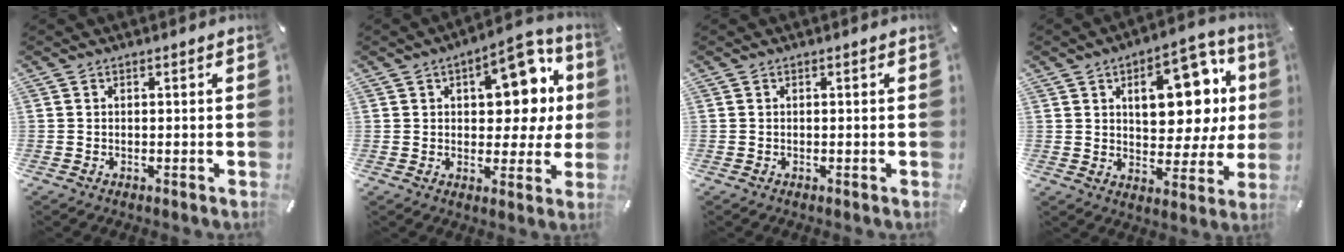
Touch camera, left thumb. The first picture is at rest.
{"total": 14.8, "force": [4.7, 8.6, 11.0], "torque": [-0.119, -0.029, 0.076]}
{"total": 0.0}
{"total": 18.9, "force": [6.2, 10.8, 14.2], "torque": [-0.185, -0.025, 0.100]}